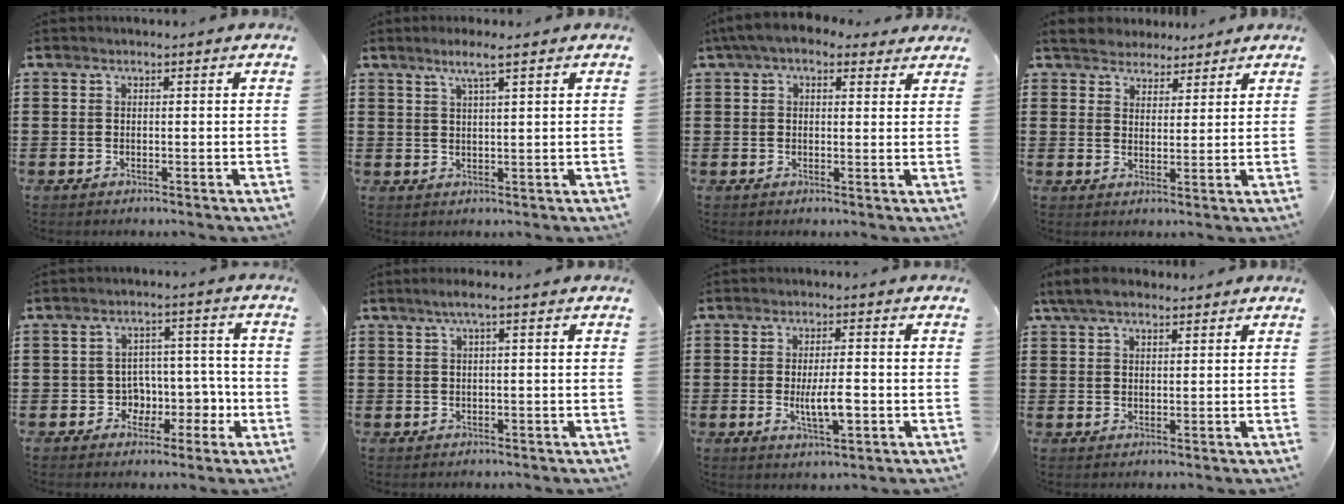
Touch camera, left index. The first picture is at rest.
{"total": 3.2, "force": [2.0, 0.0, 2.6], "torque": [-0.054, 0.003, 0.034]}
{"total": 4.8, "force": [3.5, 2.0, 2.6], "torque": [-0.064, 0.001, 0.064]}
{"total": 3.7, "force": [3.4, 1.6, -0.2], "torque": [-0.013, -0.001, 0.064]}
{"total": 5.3, "force": [-1.0, 5.0, 1.6], "torque": [-0.034, -0.005, -0.018]}
{"total": 1.8, "force": [0.4, -0.1, 1.7], "torque": [-0.031, -0.002, 0.006]}
{"total": 6.0, "force": [-0.9, 1.9, 5.6], "torque": [-0.102, -0.006, -0.021]}
{"total": 4.4, "force": [3.2, 1.7, 2.6], "torque": [-0.058, 0.004, 0.060]}